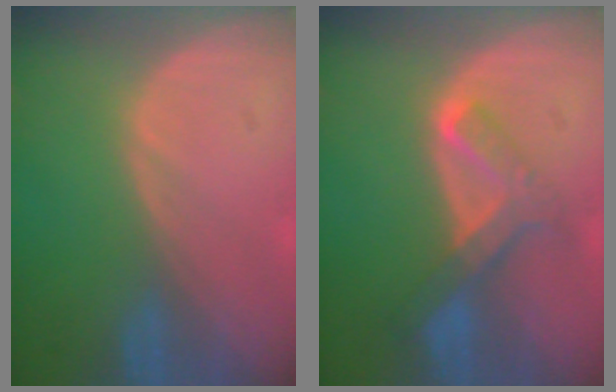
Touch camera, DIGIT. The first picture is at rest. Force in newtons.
{"total": 6.7, "press": 5.7, "slide": 3.5}